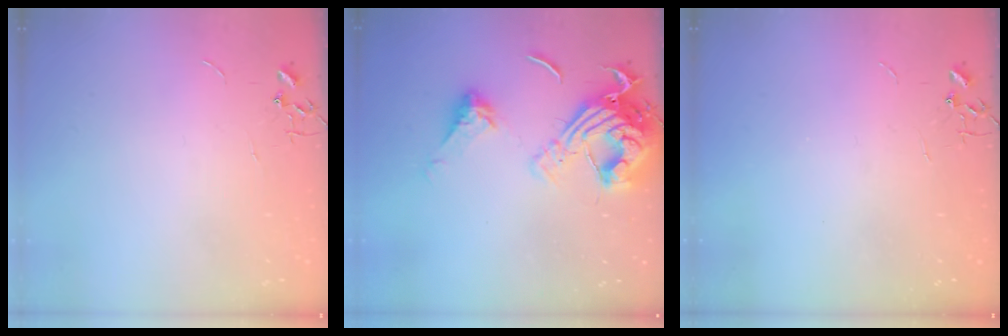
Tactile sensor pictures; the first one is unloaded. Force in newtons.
{"total": 17.4, "press": 17.3, "slide": 1.9}
{"total": 0.0}